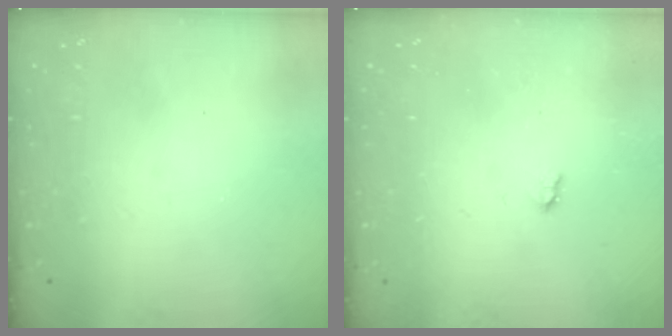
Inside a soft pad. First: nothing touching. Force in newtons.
{"total": 1.7, "press": 1.6, "slide": 0.3}